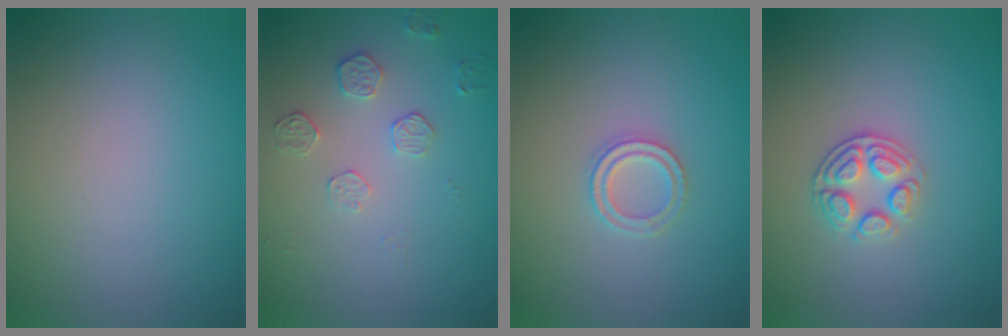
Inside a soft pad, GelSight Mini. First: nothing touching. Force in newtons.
{"total": 1.8, "press": 1.2, "slide": 1.3}
{"total": 2.0, "press": 1.9, "slide": 0.4}
{"total": 2.6, "press": 2.5, "slide": 0.9}